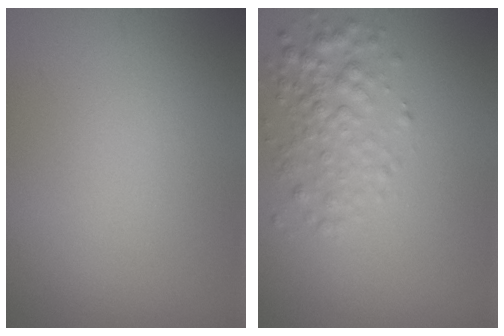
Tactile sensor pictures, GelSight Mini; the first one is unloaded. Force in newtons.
{"total": 2.8, "press": 2.8, "slide": 0.1}